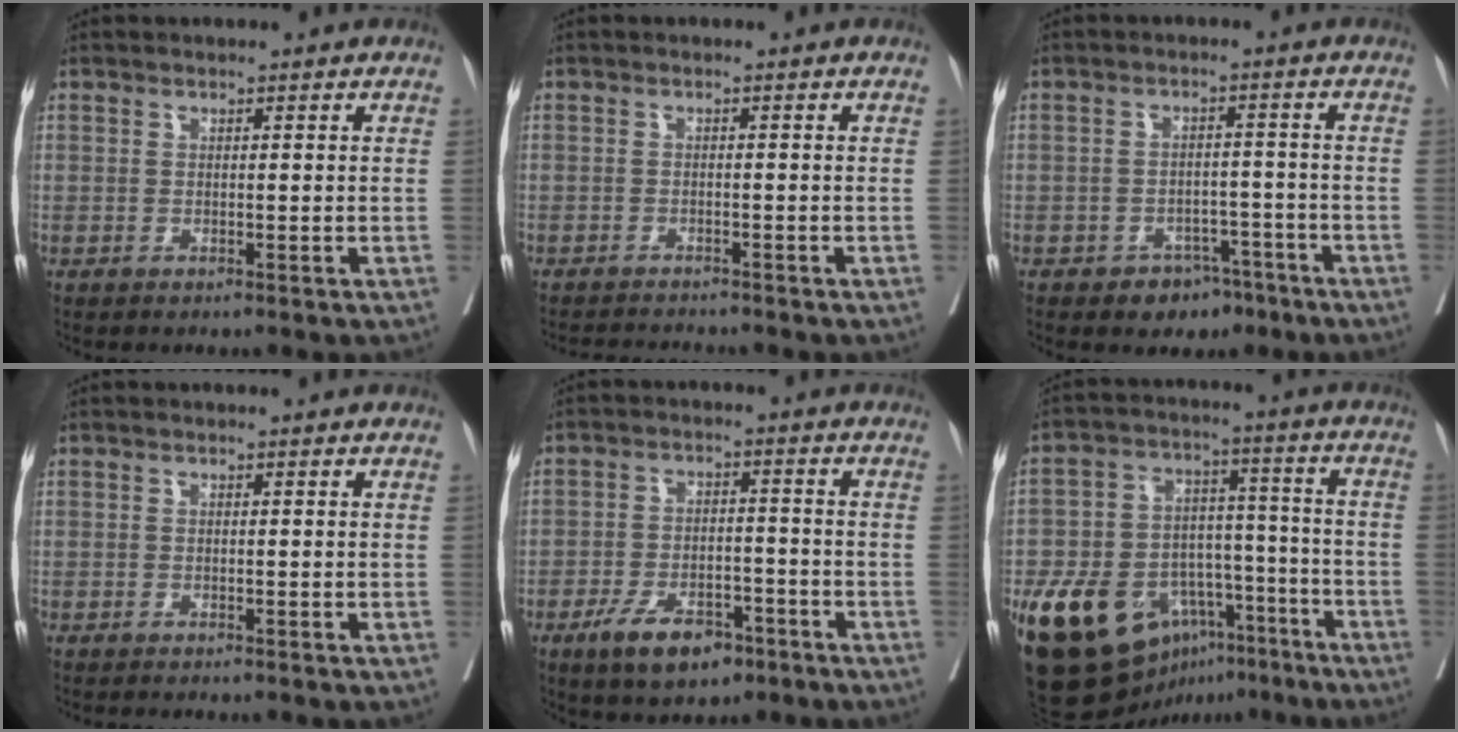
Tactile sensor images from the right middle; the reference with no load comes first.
{"total": 4.3, "force": [-4.2, -0.4, 1.0], "torque": [-0.011, -0.012, -0.065]}
{"total": 5.0, "force": [-3.4, 3.3, 1.5], "torque": [-0.010, 0.012, -0.043]}
{"total": 2.6, "force": [-2.4, -0.1, 1.2], "torque": [-0.014, -0.003, -0.033]}
{"total": 8.4, "force": [-5.3, 3.8, 5.3], "torque": [-0.092, -0.002, -0.087]}
{"total": 22.0, "force": [-12.7, 13.4, 12.0], "torque": [-0.226, 0.040, -0.196]}